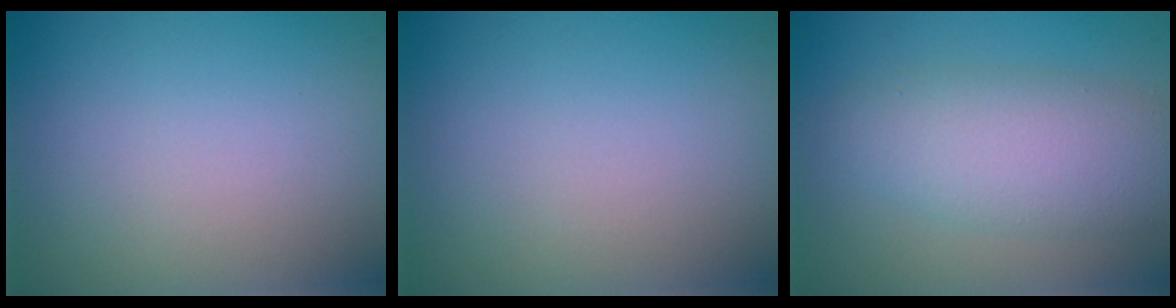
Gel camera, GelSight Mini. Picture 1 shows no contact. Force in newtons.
{"total": 0.0}
{"total": 6.1, "press": 6.1, "slide": 0.4}